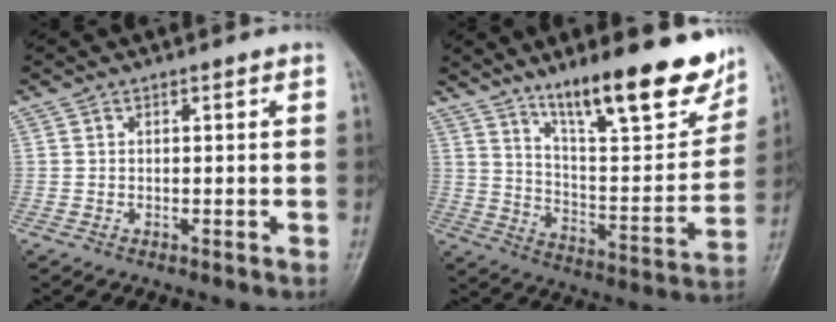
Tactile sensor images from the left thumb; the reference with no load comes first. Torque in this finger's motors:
{"motor_torque": [2.07, 1.50, 1.43, -1.34, 0.27]}